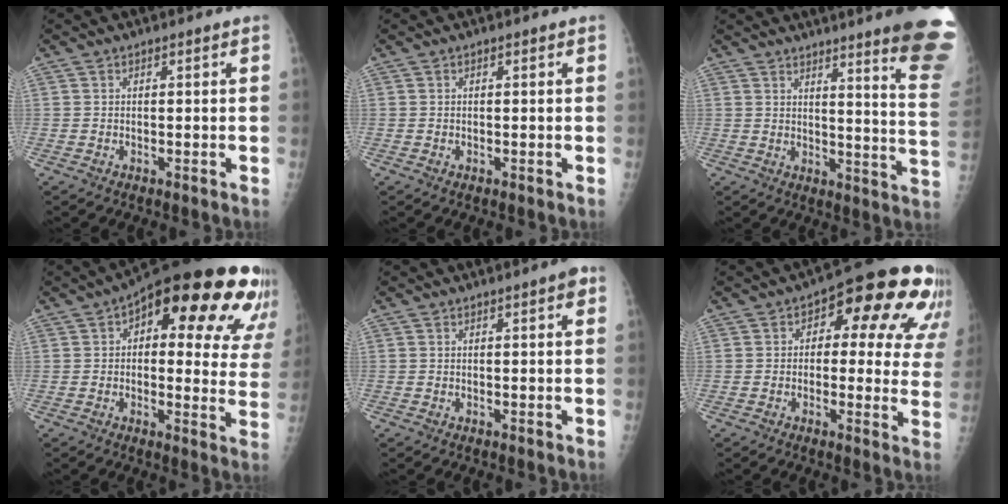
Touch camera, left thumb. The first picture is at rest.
{"total": 0.0}
{"total": 18.8, "force": [14.0, 0.7, 12.5], "torque": [-0.133, -0.109, 0.161]}
{"total": 24.3, "force": [11.8, 9.9, 18.8], "torque": [-0.207, 0.002, 0.140]}
{"total": 2.0, "force": [1.0, 0.4, 1.7], "torque": [-0.022, 0.000, 0.011]}
{"total": 17.5, "force": [7.1, 8.9, 13.3], "torque": [-0.104, 0.004, 0.073]}